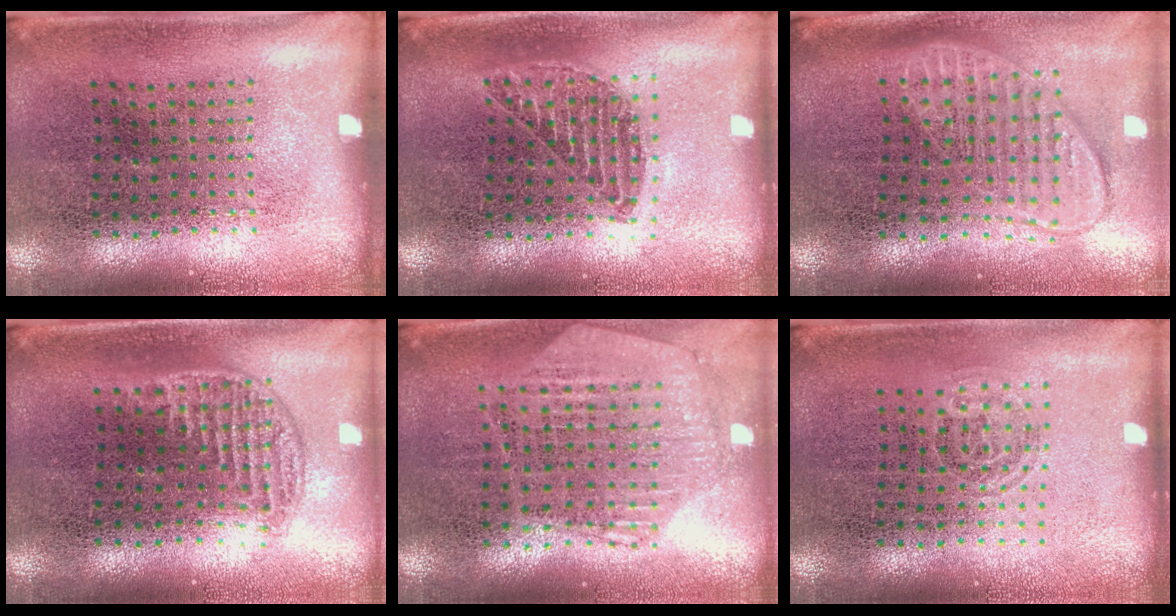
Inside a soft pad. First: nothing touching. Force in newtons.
{"total": 1.1, "press": 1.0, "slide": 0.4}
{"total": 1.9, "press": 1.5, "slide": 1.1}
{"total": 1.3, "press": 1.0, "slide": 0.7}
{"total": 1.1, "press": 1.1, "slide": 0.3}
{"total": 0.7, "press": 0.5, "slide": 0.5}